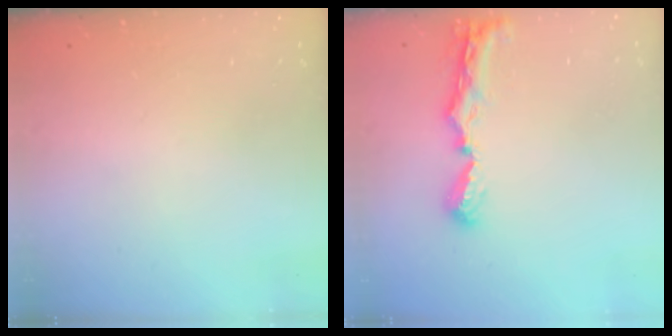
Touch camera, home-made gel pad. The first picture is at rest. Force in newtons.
{"total": 8.7, "press": 8.7, "slide": 0.7}